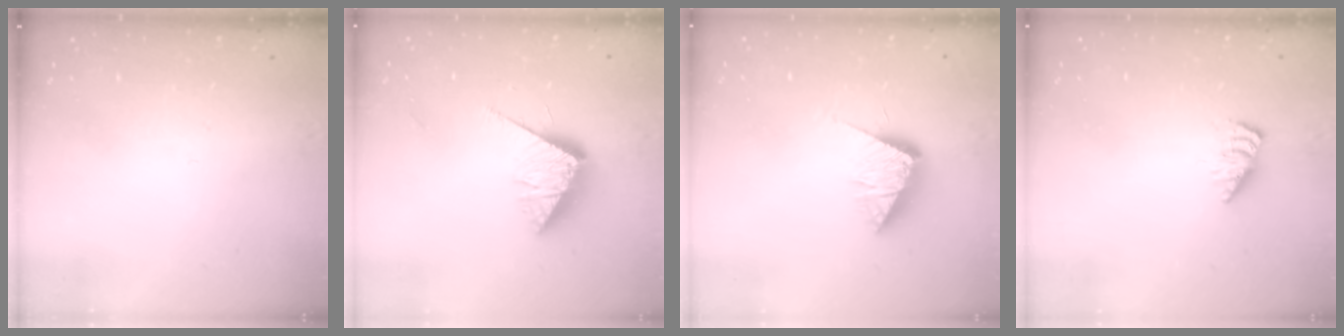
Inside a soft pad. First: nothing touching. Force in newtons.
{"total": 9.6, "press": 9.6, "slide": 0.2}
{"total": 9.4, "press": 9.4, "slide": 0.5}
{"total": 1.9, "press": 1.9, "slide": 0.3}